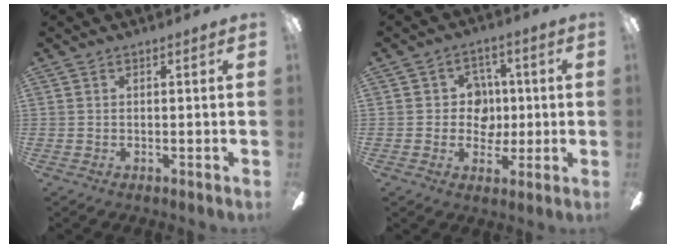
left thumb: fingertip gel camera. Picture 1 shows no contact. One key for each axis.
{"total": 7.2, "fx": 0.1, "fy": 6.7, "fz": 2.5, "tx": -0.024, "ty": 0.007, "tz": 0.000}